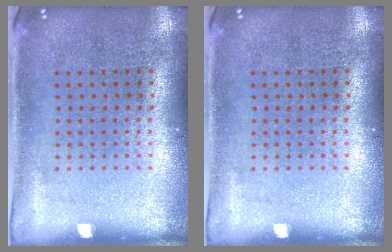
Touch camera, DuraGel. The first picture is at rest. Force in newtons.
{"total": 0.0}